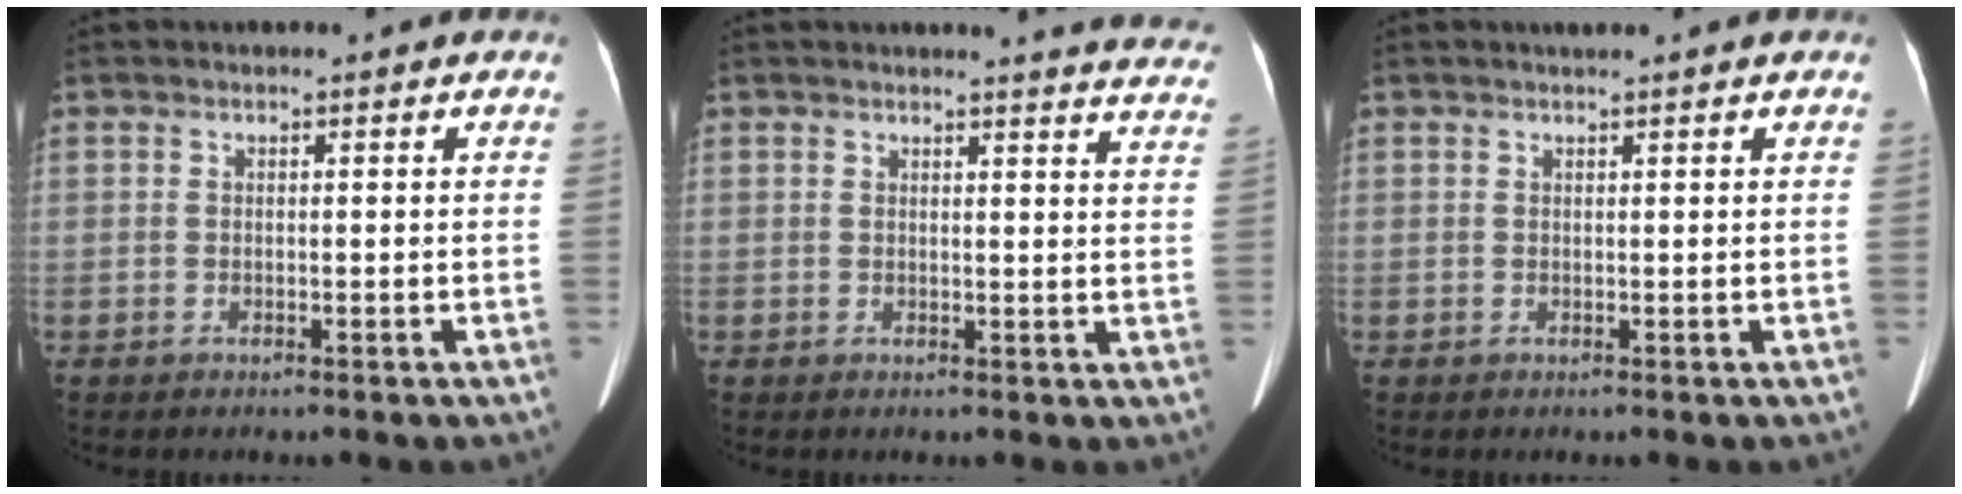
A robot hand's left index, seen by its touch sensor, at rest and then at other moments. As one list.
[{"total": 14.3, "force": [13.9, 1.1, 3.2], "torque": [-0.014, -0.076, 0.122]}, {"total": 2.3, "force": [2.0, 0.1, 1.1], "torque": [-0.012, 0.018, 0.028]}]